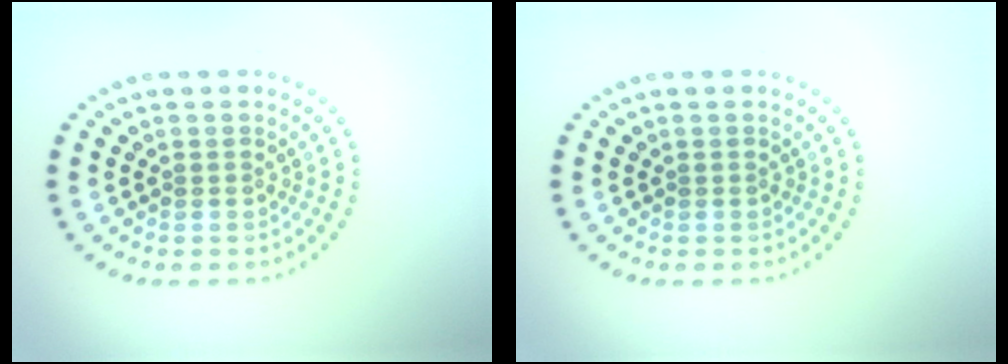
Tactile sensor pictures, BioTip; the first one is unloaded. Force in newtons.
{"total": 0.0}